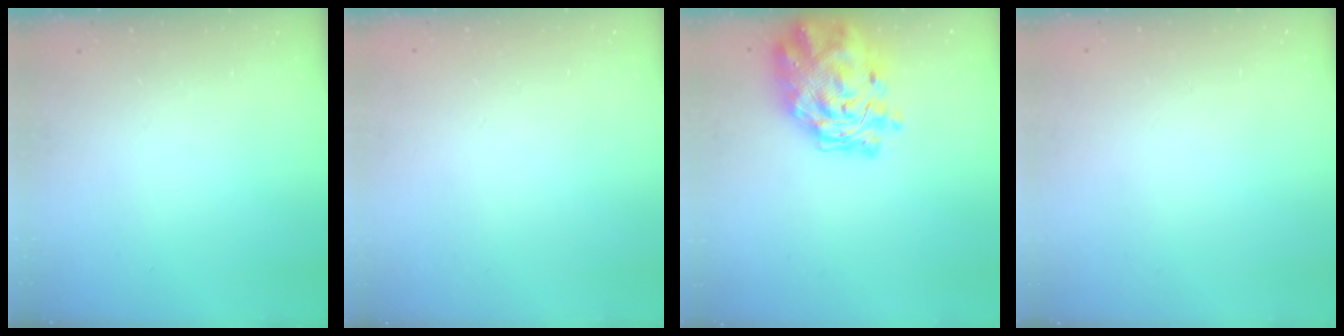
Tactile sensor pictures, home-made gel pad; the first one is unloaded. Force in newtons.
{"total": 1.7, "press": 1.7, "slide": 0.2}
{"total": 14.4, "press": 13.5, "slide": 5.1}
{"total": 1.9, "press": 1.9, "slide": 0.2}